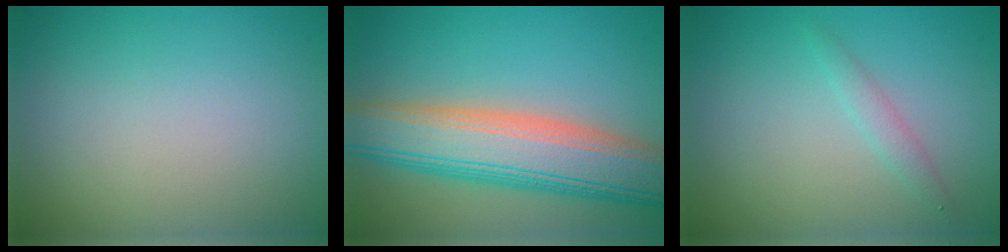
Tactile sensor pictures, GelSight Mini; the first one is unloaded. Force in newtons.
{"total": 9.8, "press": 9.8, "slide": 0.4}
{"total": 1.5, "press": 1.5, "slide": 0.1}